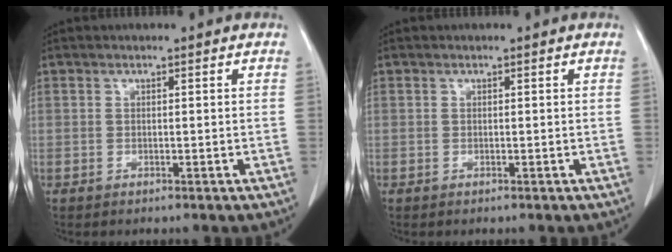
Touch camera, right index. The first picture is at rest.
{"total": 0.0}